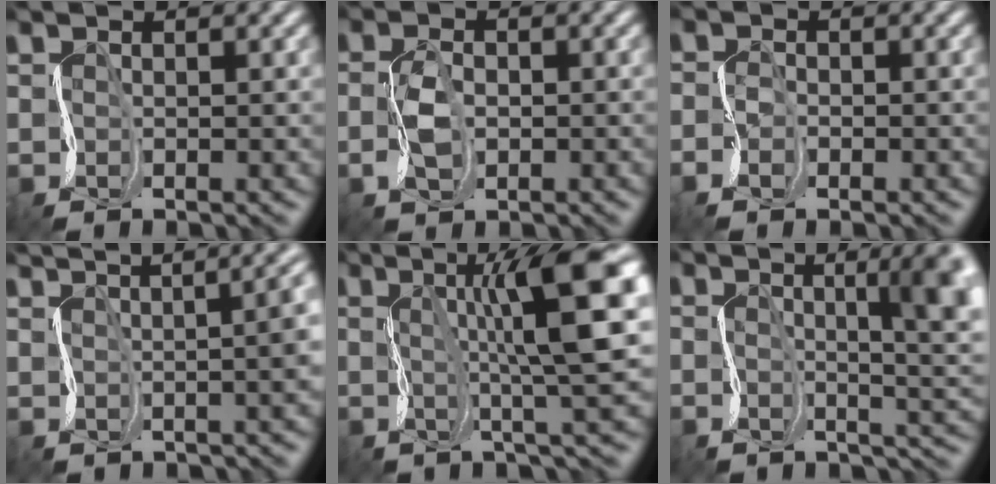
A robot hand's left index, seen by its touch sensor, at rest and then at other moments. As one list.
[{"total": 1.7, "force": [-0.4, 1.1, 1.2], "torque": [-0.046, 0.007, -0.009]}, {"total": 2.3, "force": [-1.7, 1.2, 1.1], "torque": [-0.031, -0.002, -0.028]}, {"total": 10.9, "force": [2.9, 5.3, 9.1], "torque": [-0.051, 0.065, 0.010]}, {"total": 8.5, "force": [2.0, 1.1, 8.1], "torque": [-0.106, 0.020, 0.031]}, {"total": 7.7, "force": [1.5, 2.4, 7.2], "torque": [-0.085, 0.014, 0.021]}]